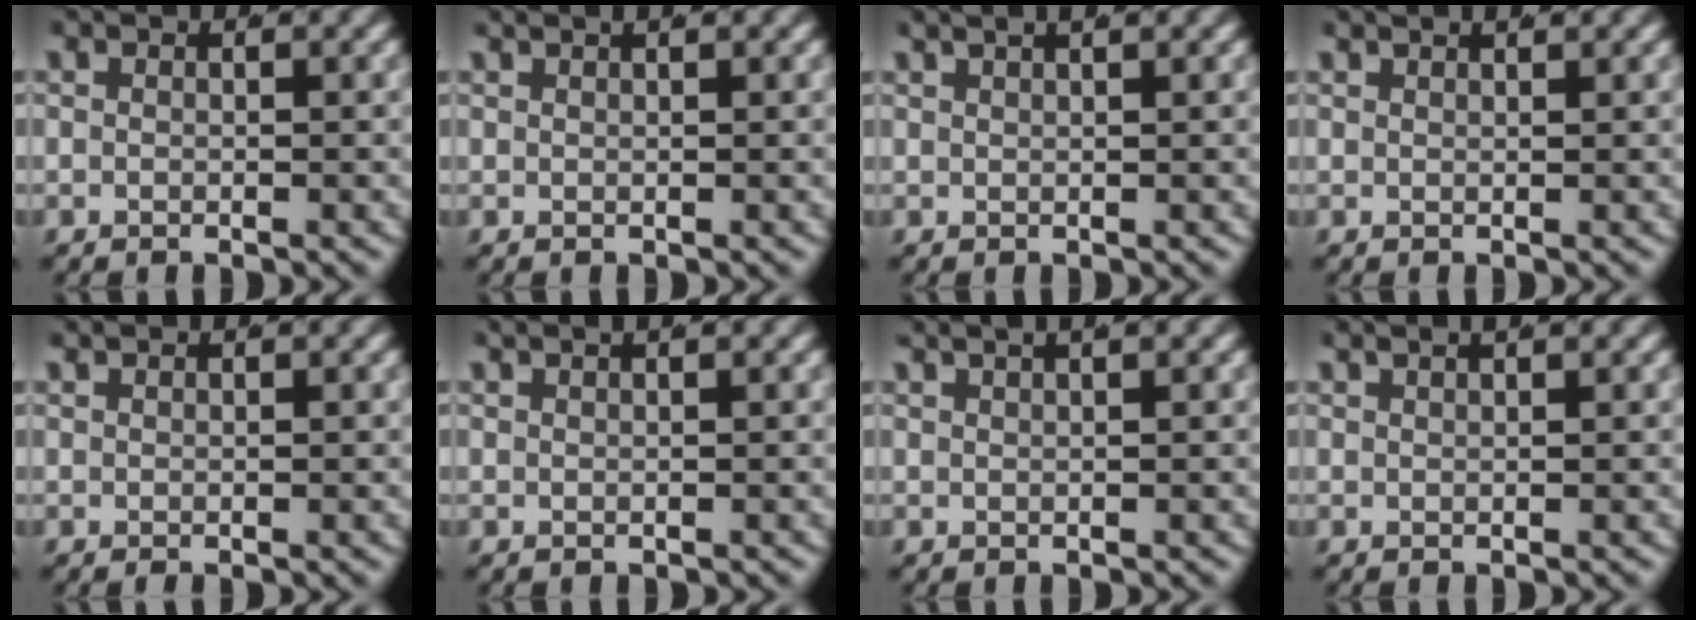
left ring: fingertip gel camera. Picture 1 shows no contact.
{"total": 1.1, "force": [1.0, -0.2, 0.5], "torque": [-0.001, 0.005, 0.017]}
{"total": 2.5, "force": [2.1, 0.1, 1.4], "torque": [-0.010, 0.010, 0.034]}
{"total": 1.5, "force": [1.4, -0.3, 0.5], "torque": [0.000, 0.001, 0.025]}
{"total": 0.6, "force": [0.5, -0.4, 0.2], "torque": [0.002, -0.003, 0.014]}
{"total": 1.5, "force": [1.3, -0.1, 0.7], "torque": [-0.004, 0.007, 0.021]}
{"total": 2.8, "force": [2.3, 0.2, 1.6], "torque": [-0.014, 0.013, 0.037]}
{"total": 2.2, "force": [1.9, 0.0, 1.1], "torque": [-0.008, 0.008, 0.032]}